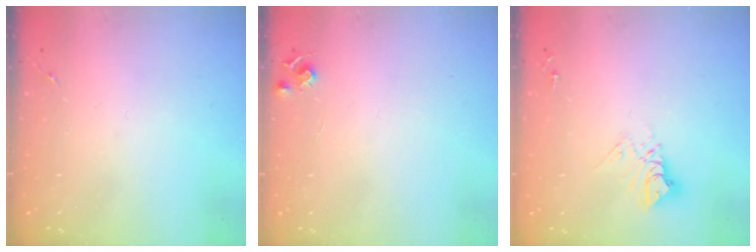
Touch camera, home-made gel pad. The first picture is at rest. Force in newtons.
{"total": 5.2, "press": 5.2, "slide": 0.7}
{"total": 9.3, "press": 9.3, "slide": 0.8}